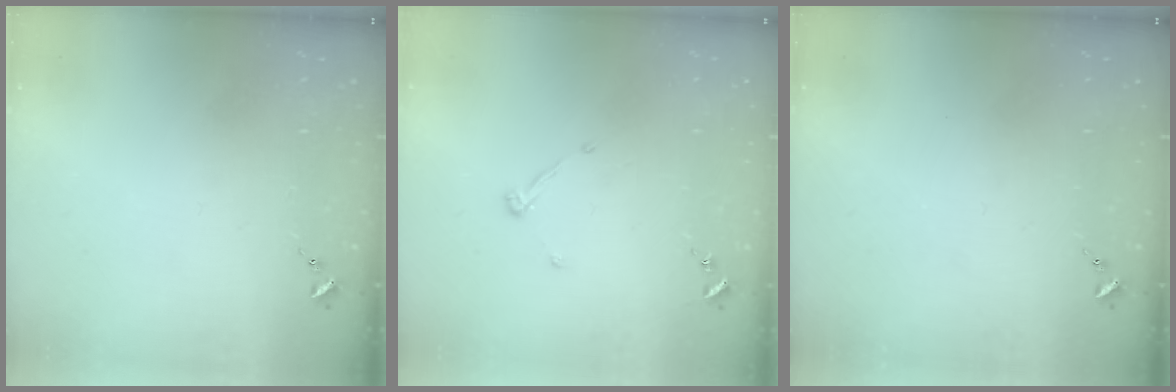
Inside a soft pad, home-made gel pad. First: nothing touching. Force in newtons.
{"total": 3.9, "press": 3.9, "slide": 0.5}
{"total": 0.0}